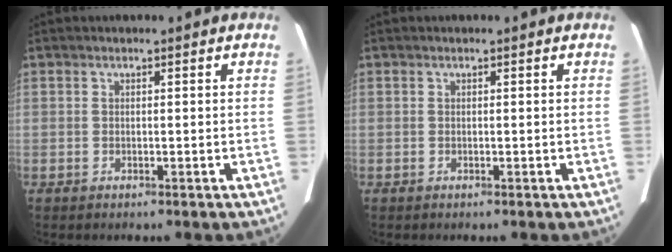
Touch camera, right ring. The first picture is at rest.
{"total": 0.0}